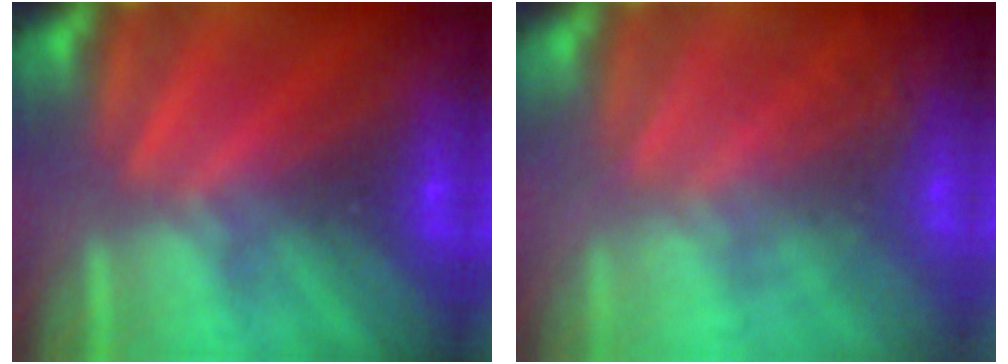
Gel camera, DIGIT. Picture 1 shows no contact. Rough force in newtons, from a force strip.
{"total": 7.5}